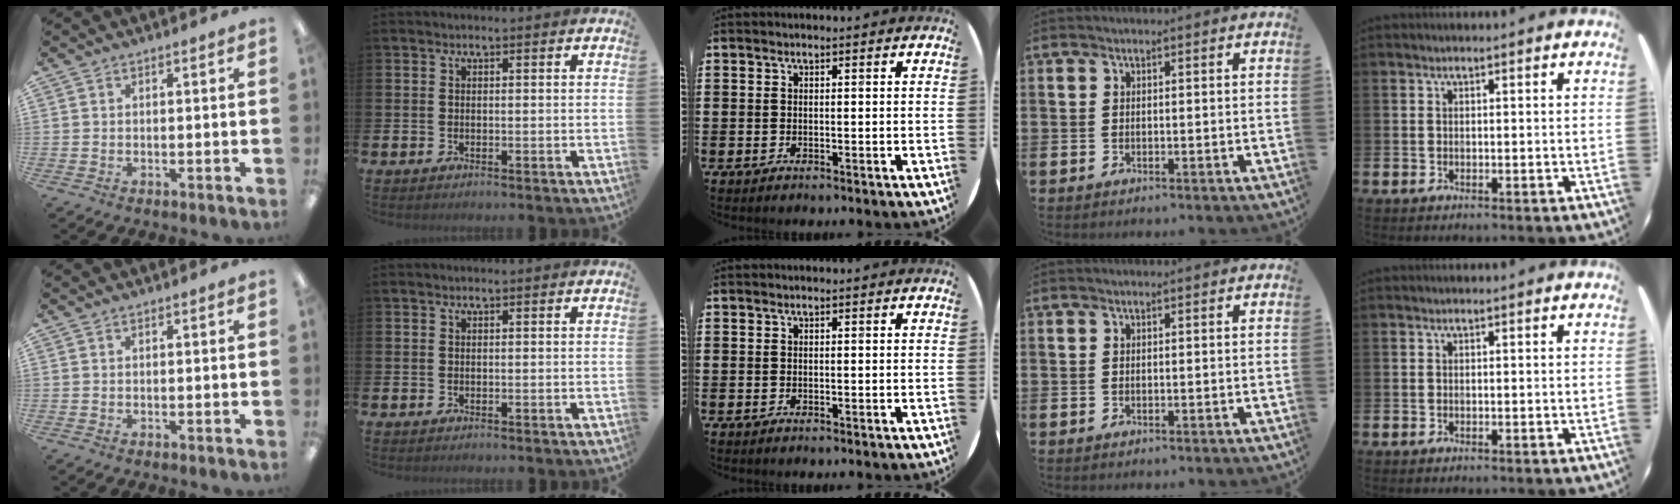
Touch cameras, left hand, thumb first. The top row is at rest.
{}